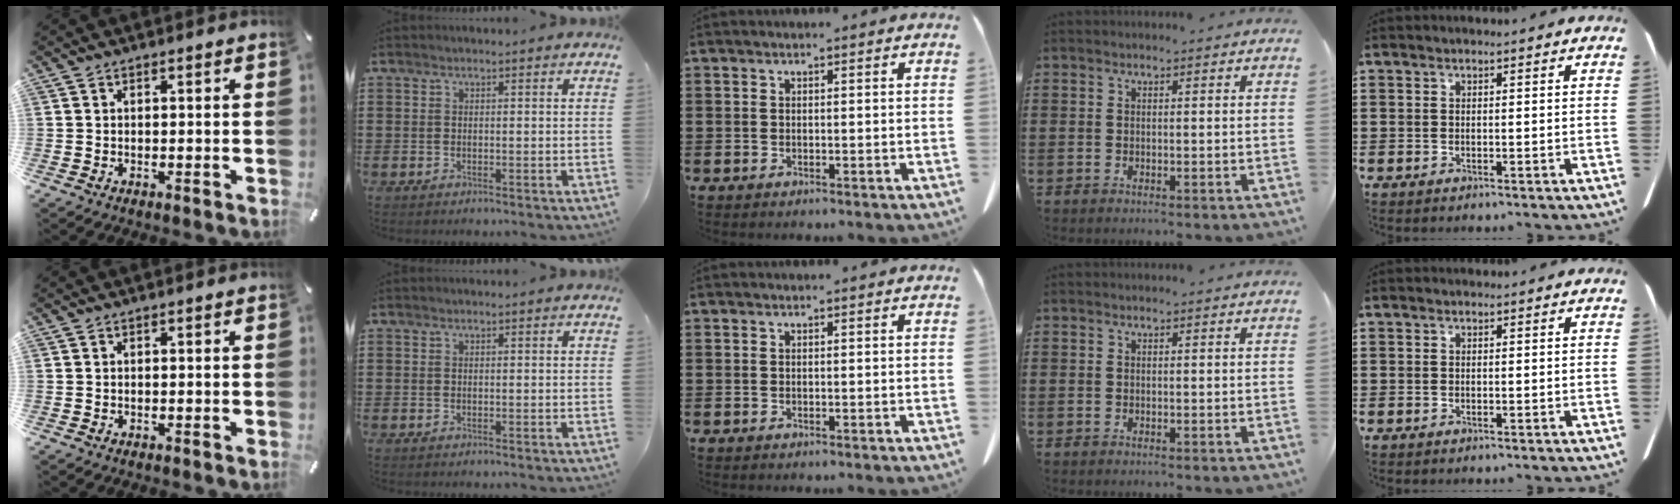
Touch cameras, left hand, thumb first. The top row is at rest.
{}